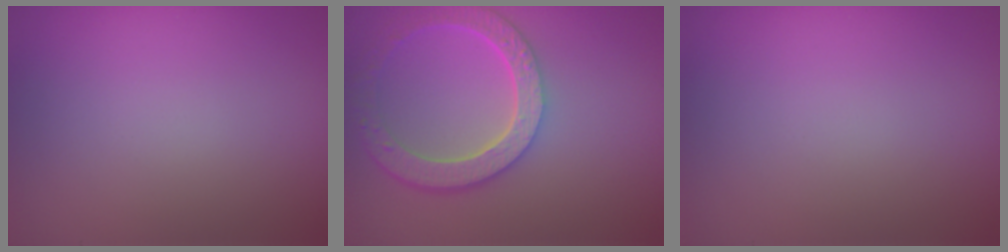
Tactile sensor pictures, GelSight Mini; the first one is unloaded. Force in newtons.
{"total": 5.8, "press": 4.4, "slide": 3.7}
{"total": 0.0}